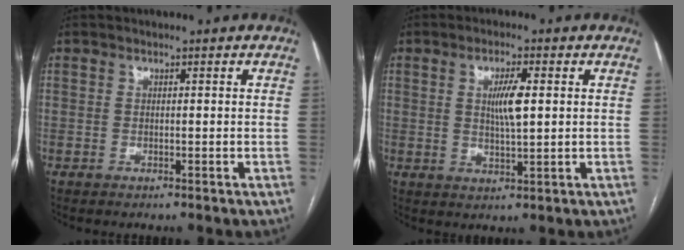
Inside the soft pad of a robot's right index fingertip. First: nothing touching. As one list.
[{"total": 5.0, "force": [1.0, 0.8, 4.8], "torque": [-0.088, 0.001, 0.019]}]